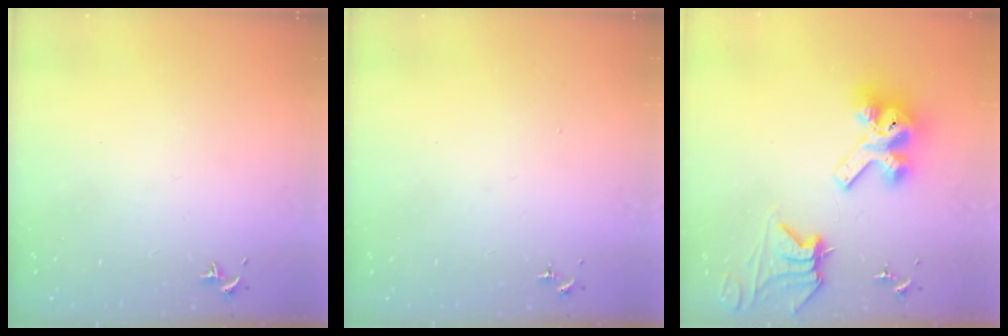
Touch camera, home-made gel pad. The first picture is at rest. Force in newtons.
{"total": 0.0}
{"total": 15.5, "press": 15.4, "slide": 2.1}